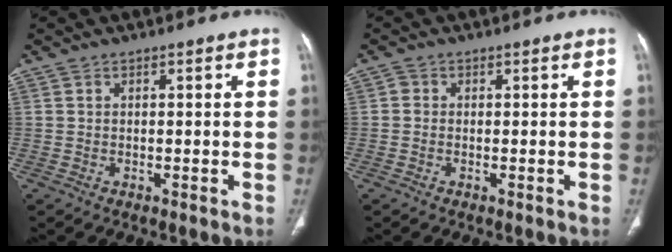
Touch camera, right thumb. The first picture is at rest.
{"total": 0.9, "force": [0.0, 0.8, 0.3], "torque": [-0.002, 0.002, -0.003]}